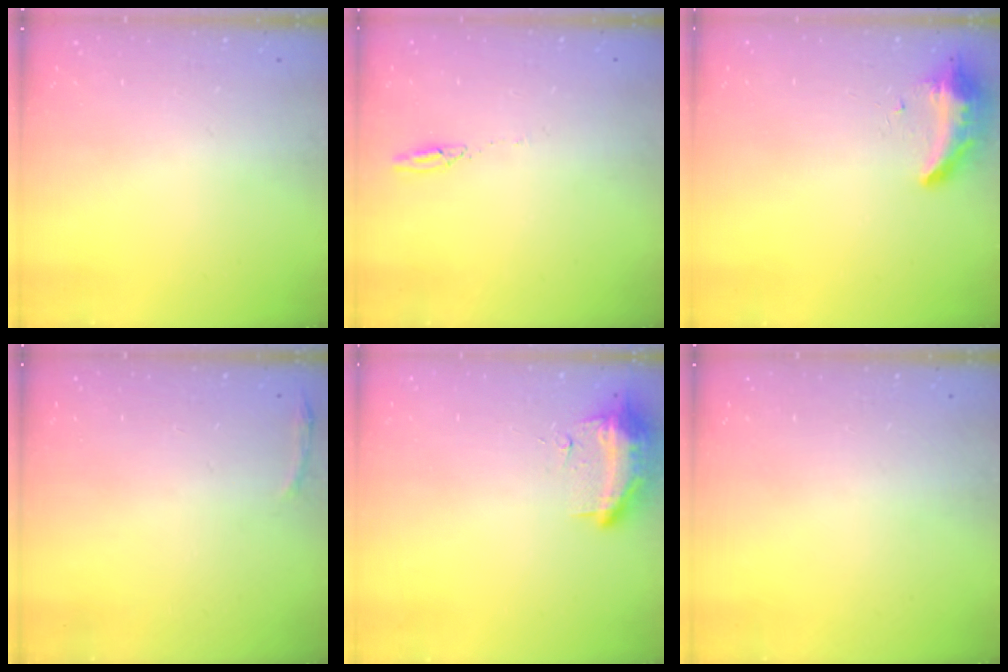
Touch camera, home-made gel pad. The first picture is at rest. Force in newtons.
{"total": 2.7, "press": 2.7, "slide": 0.2}
{"total": 8.6, "press": 8.6, "slide": 1.1}
{"total": 3.0, "press": 1.9, "slide": 2.3}
{"total": 19.3, "press": 12.1, "slide": 15.1}
{"total": 0.0}